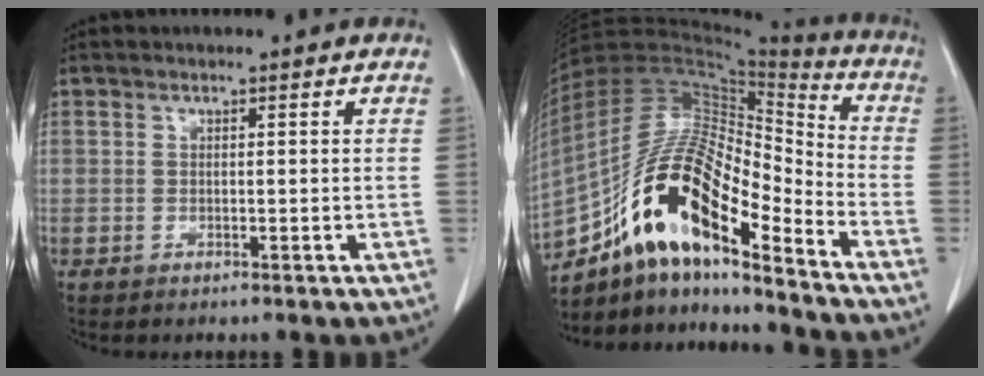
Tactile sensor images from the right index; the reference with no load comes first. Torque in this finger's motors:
{"motor_torque": [1.19, -0.95, 1.06, 0.21]}